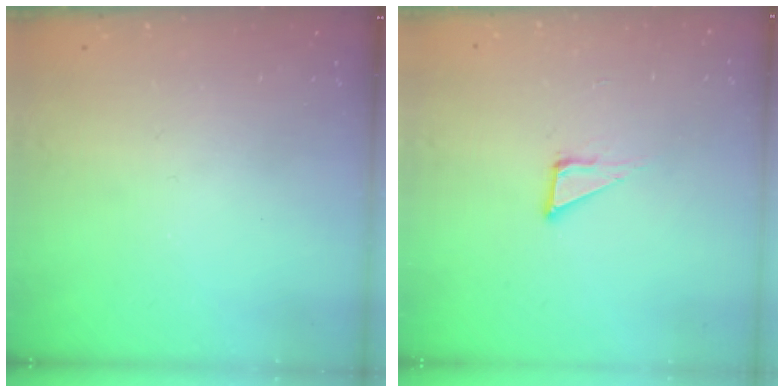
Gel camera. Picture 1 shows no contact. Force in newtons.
{"total": 6.4, "press": 6.4, "slide": 0.4}